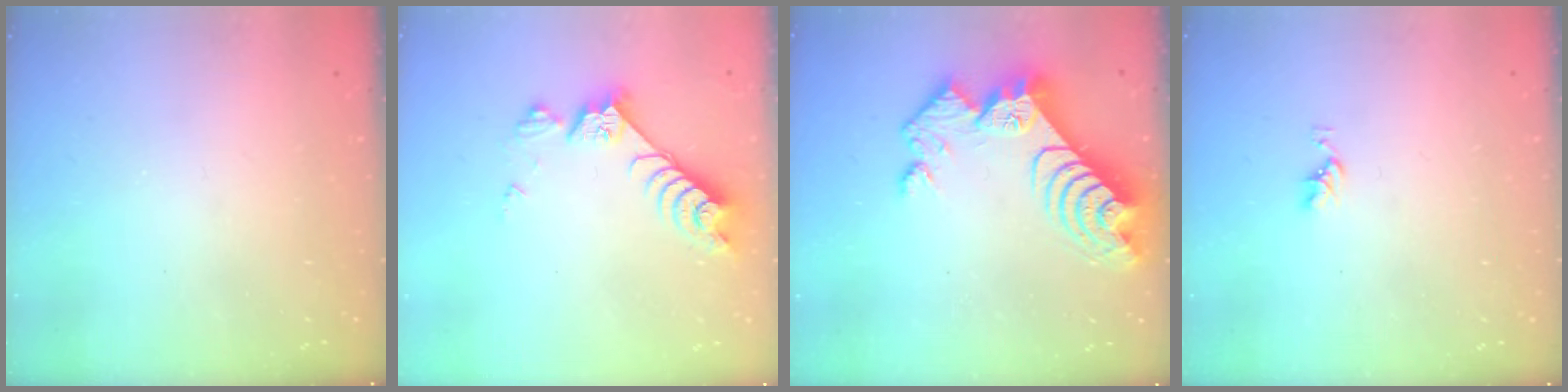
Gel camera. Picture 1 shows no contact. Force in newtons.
{"total": 8.0, "press": 8.0, "slide": 0.9}
{"total": 11.9, "press": 11.9, "slide": 1.1}
{"total": 2.4, "press": 2.4, "slide": 0.4}